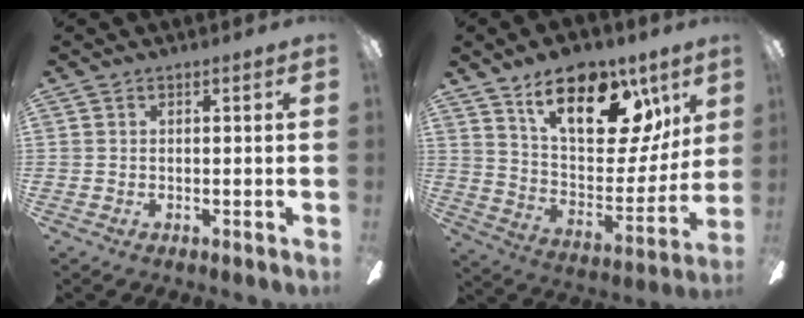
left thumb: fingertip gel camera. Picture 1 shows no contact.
{"total": 23.0, "force": [13.0, 11.9, 14.9], "torque": [-0.215, -0.063, 0.222]}